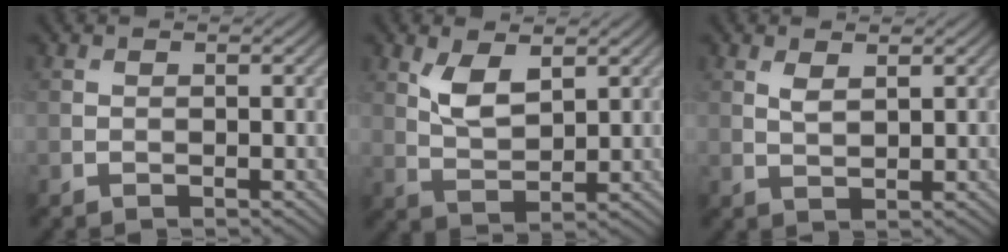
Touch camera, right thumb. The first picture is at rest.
{"total": 4.8, "force": [2.4, 2.2, 3.6], "torque": [-0.082, -0.006, 0.049]}
{"total": 1.8, "force": [1.1, 0.6, 1.3], "torque": [-0.033, -0.003, 0.026]}